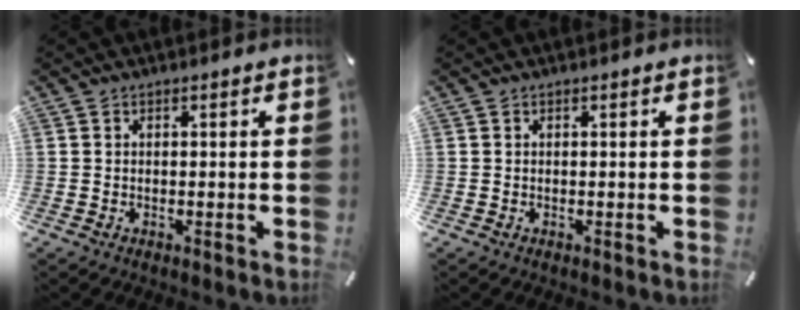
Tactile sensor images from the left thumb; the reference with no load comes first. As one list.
[{"total": 0.0}]